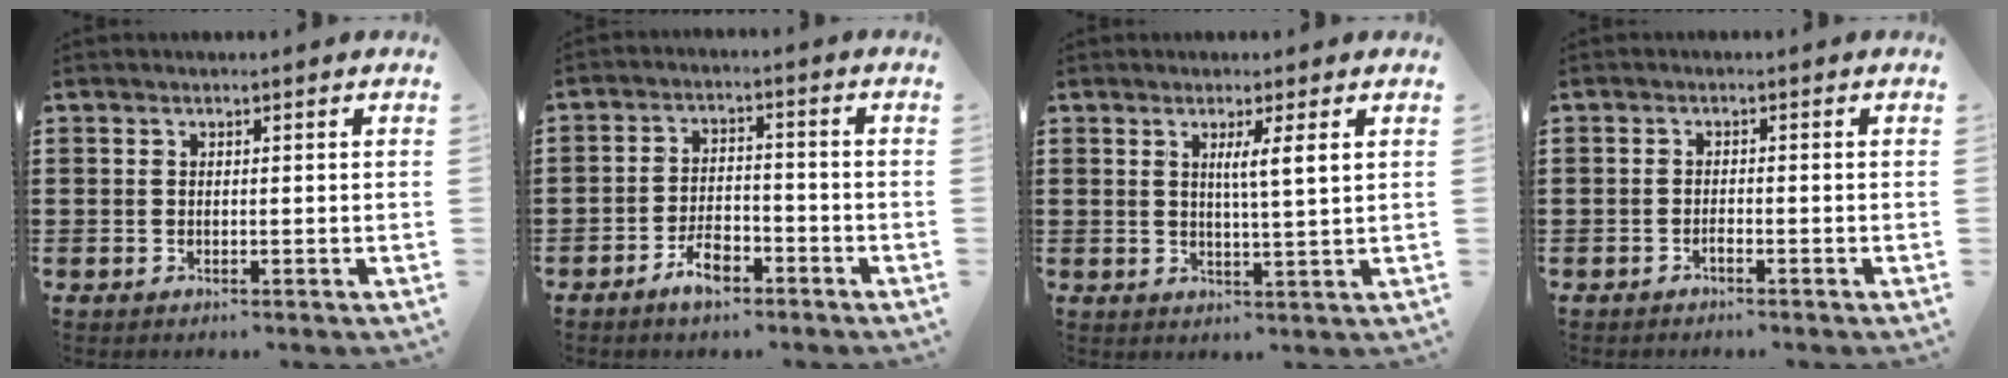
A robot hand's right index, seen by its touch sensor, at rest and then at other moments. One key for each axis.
{"total": 5.0, "fx": -3.6, "fy": 2.1, "fz": 2.8, "tx": -0.052, "ty": 0.012, "tz": -0.069}
{"total": 3.2, "fx": 1.1, "fy": -0.5, "fz": 3.0, "tx": -0.063, "ty": -0.008, "tz": 0.017}
{"total": 0.9, "fx": -0.9, "fy": 0.1, "fz": 0.3, "tx": -0.009, "ty": -0.002, "tz": -0.017}